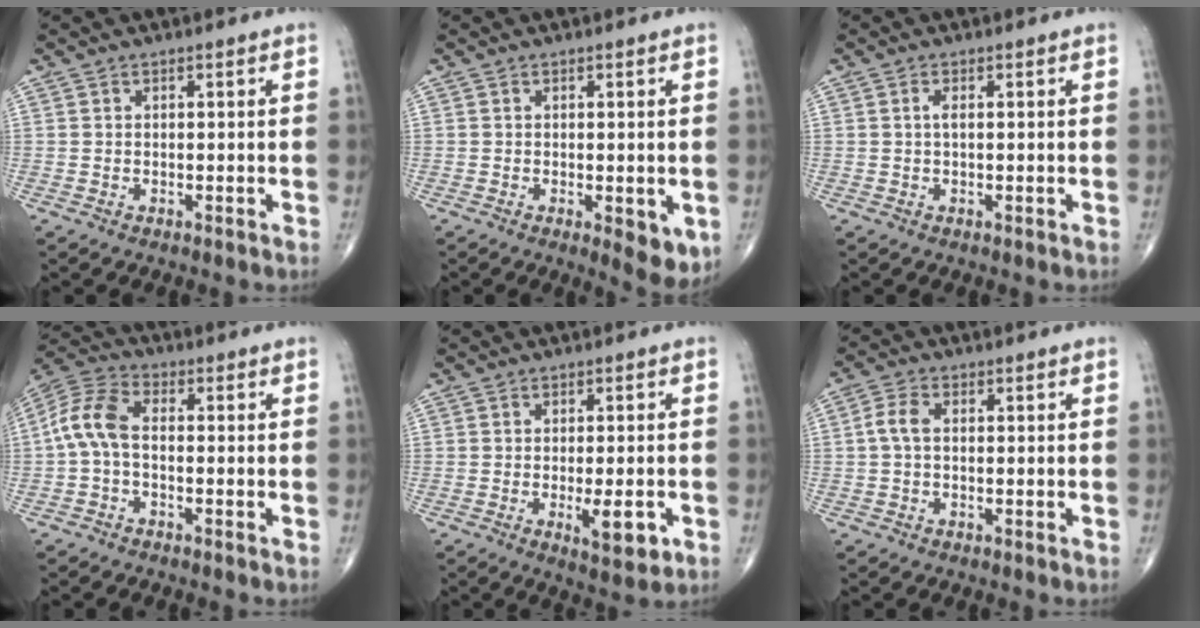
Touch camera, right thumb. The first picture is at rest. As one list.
[{"total": 6.1, "force": [-1.5, 2.3, 5.4], "torque": [-0.060, -0.016, -0.016]}, {"total": 2.2, "force": [0.2, 0.7, 2.1], "torque": [-0.046, 0.002, 0.002]}, {"total": 8.1, "force": [-0.9, 4.5, 6.6], "torque": [-0.141, 0.026, -0.030]}, {"total": 6.4, "force": [-1.9, 2.1, 5.7], "torque": [-0.075, -0.010, -0.023]}, {"total": 3.5, "force": [0.1, 1.9, 2.9], "torque": [-0.066, 0.008, -0.004]}]